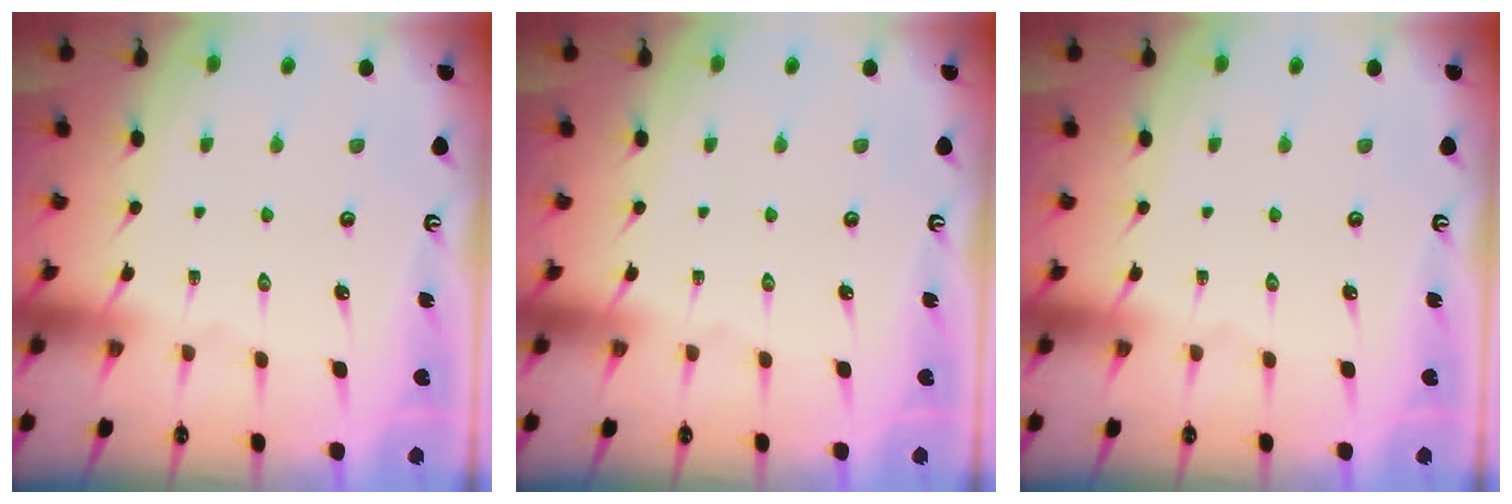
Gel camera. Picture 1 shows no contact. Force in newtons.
{"total": 0.0}
{"total": 0.0}